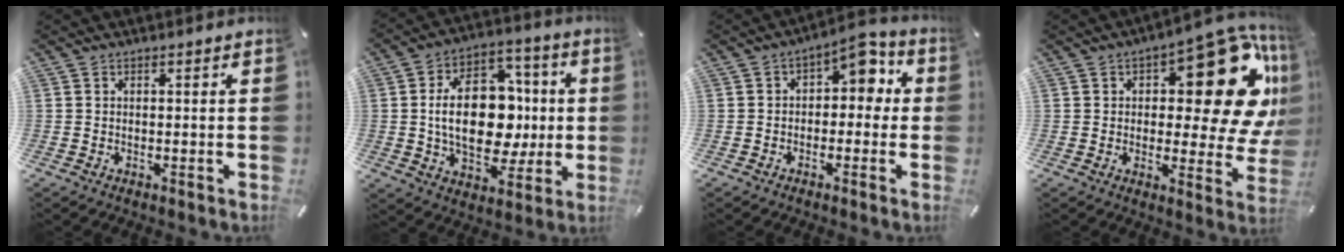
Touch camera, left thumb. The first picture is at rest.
{"total": 19.9, "force": [-0.1, 13.5, 14.6], "torque": [-0.261, -0.001, -0.002]}
{"total": 6.1, "force": [2.1, 3.9, 4.2], "torque": [-0.058, -0.015, 0.027]}
{"total": 24.5, "force": [8.3, 11.7, 19.9], "torque": [-0.229, -0.060, 0.138]}